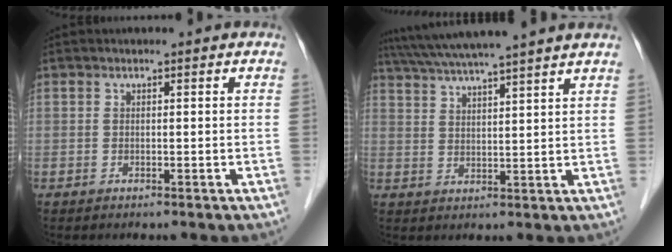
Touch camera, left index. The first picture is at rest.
{"total": 14.0, "force": [12.2, -1.1, 6.7], "torque": [-0.119, 0.023, 0.176]}